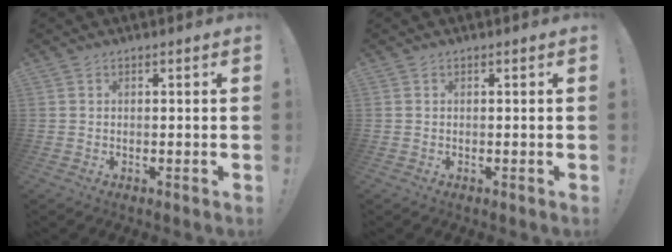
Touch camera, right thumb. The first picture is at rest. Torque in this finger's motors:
{"motor_torque": [-0.11, 0.13, 0.31, -0.05, 0.00]}